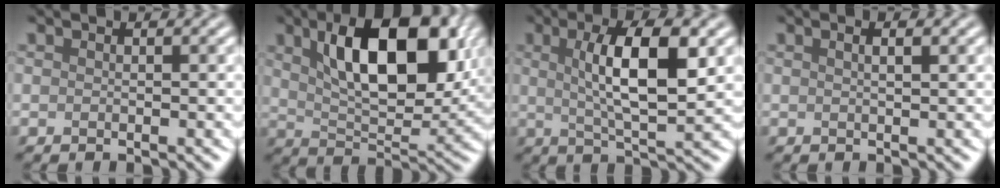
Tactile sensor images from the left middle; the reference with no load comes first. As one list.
[{"total": 10.2, "force": [3.3, 4.7, 8.5], "torque": [-0.135, 0.006, 0.062]}, {"total": 7.0, "force": [1.0, 1.8, 6.7], "torque": [-0.111, 0.005, 0.026]}, {"total": 2.3, "force": [1.0, 1.1, 1.8], "torque": [-0.008, 0.024, -0.008]}]